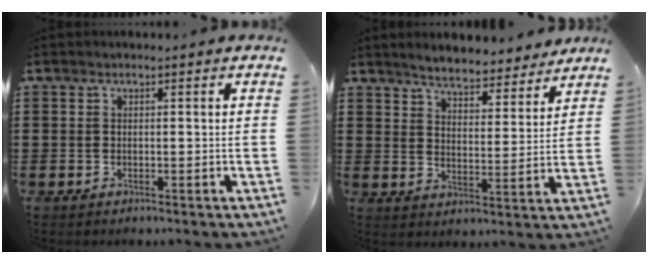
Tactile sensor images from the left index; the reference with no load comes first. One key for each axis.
{"total": 5.3, "fx": 5.2, "fy": 0.3, "fz": 1.1, "tx": -0.043, "ty": -0.025, "tz": 0.091}